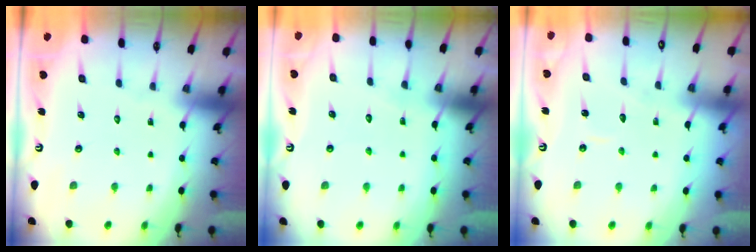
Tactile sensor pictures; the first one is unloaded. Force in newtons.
{"total": 5.3, "press": 5.2, "slide": 0.8}
{"total": 4.1, "press": 4.1, "slide": 0.5}